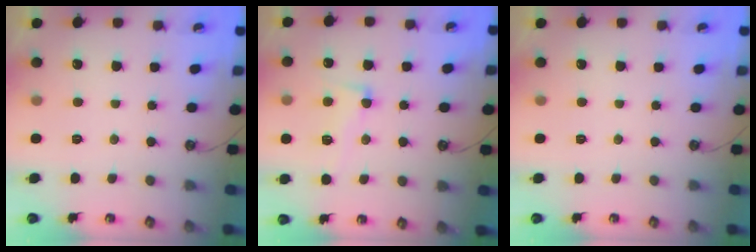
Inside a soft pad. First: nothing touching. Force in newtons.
{"total": 3.1, "press": 2.6, "slide": 1.6}
{"total": 0.0}